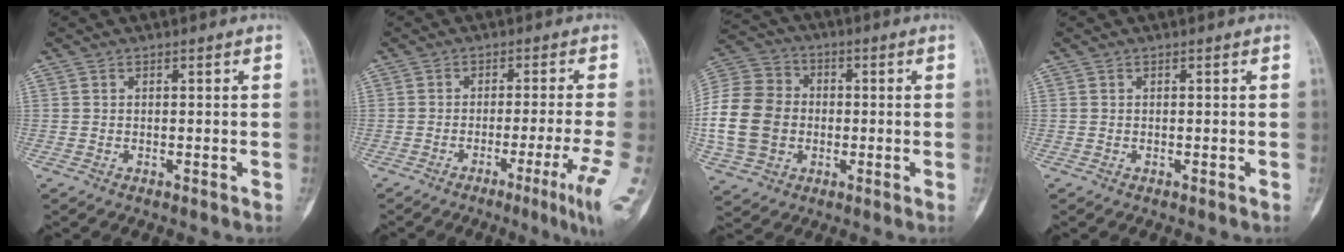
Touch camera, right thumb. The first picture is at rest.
{"total": 7.7, "force": [-3.2, -1.0, 6.9], "torque": [-0.108, -0.009, -0.050]}
{"total": 16.9, "force": [-1.9, 13.8, 9.5], "torque": [-0.190, 0.023, -0.034]}
{"total": 0.0}